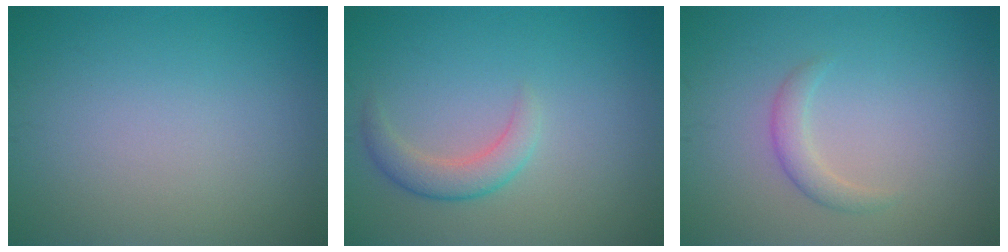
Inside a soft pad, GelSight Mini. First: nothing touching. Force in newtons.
{"total": 2.5, "press": 2.5, "slide": 0.2}
{"total": 1.6, "press": 1.6, "slide": 0.2}